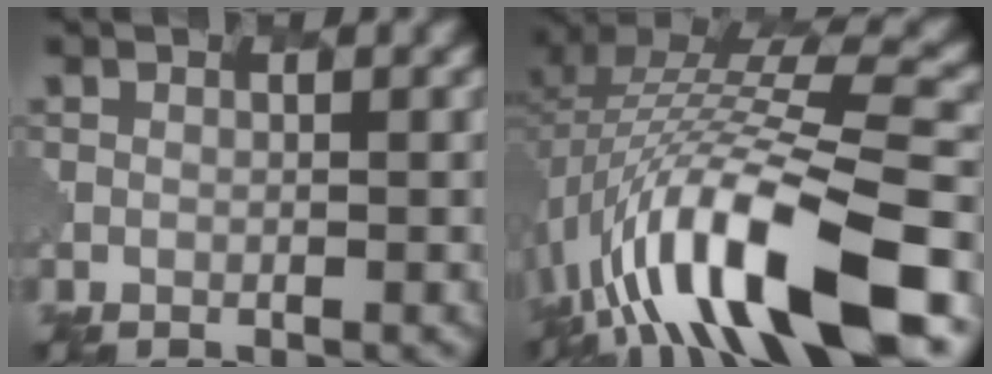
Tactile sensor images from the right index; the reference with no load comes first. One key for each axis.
{"total": 13.9, "fx": -5.7, "fy": 4.1, "fz": 12.0, "tx": -0.215, "ty": 0.012, "tz": -0.082}